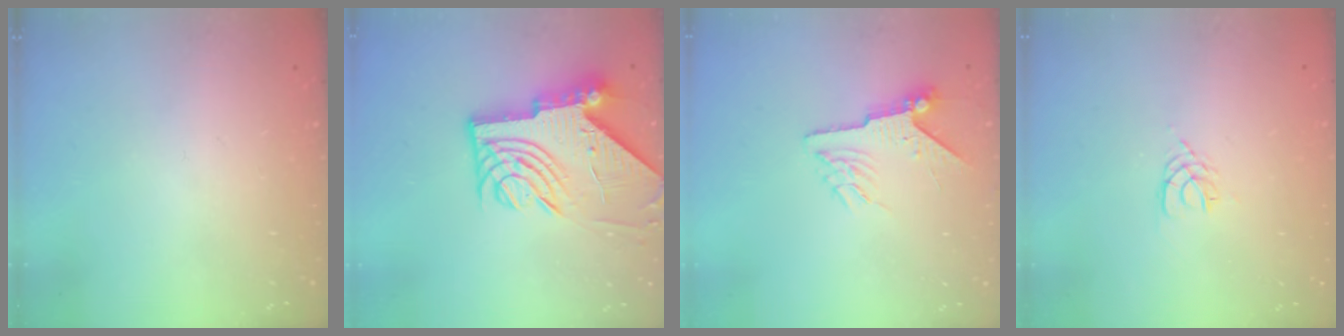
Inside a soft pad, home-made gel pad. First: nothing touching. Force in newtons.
{"total": 11.4, "press": 11.3, "slide": 1.6}
{"total": 6.8, "press": 6.7, "slide": 1.1}
{"total": 2.4, "press": 2.3, "slide": 0.4}